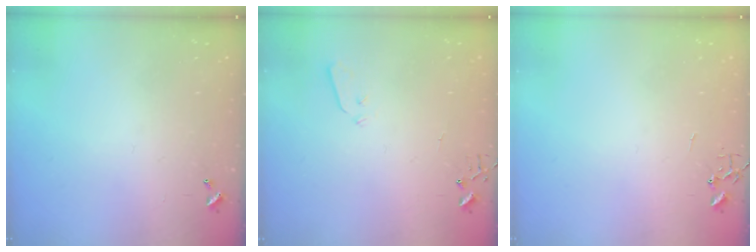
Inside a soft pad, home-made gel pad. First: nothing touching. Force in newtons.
{"total": 3.5, "press": 3.4, "slide": 0.6}
{"total": 0.0}